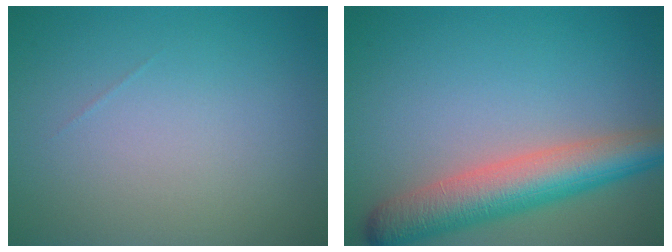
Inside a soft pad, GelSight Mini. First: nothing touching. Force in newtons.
{"total": 6.7, "press": 6.7, "slide": 0.3}